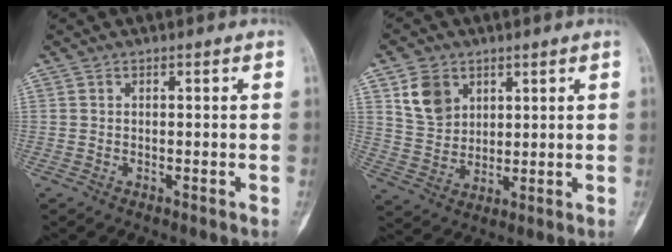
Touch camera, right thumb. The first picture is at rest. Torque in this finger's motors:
{"motor_torque": [-0.60, 1.02, -0.07, 0.05, 0.01]}